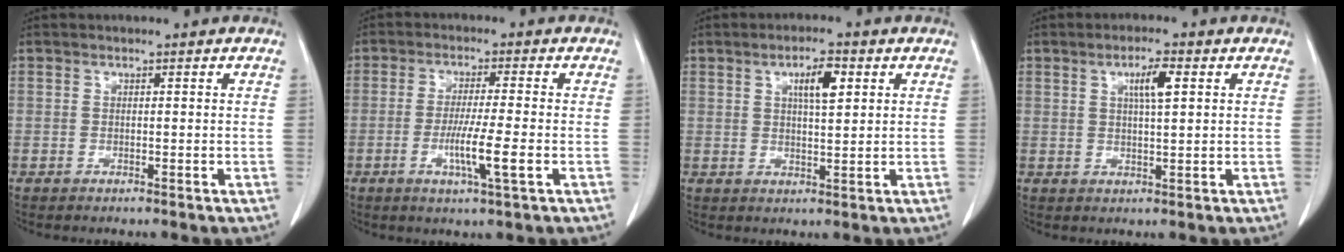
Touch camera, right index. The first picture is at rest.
{"total": 6.9, "force": [-2.0, -0.4, 6.5], "torque": [-0.118, -0.014, -0.038]}
{"total": 5.0, "force": [2.0, 1.1, 4.4], "torque": [-0.077, 0.003, 0.034]}
{"total": 4.2, "force": [1.5, 0.5, 3.9], "torque": [-0.069, 0.001, 0.026]}